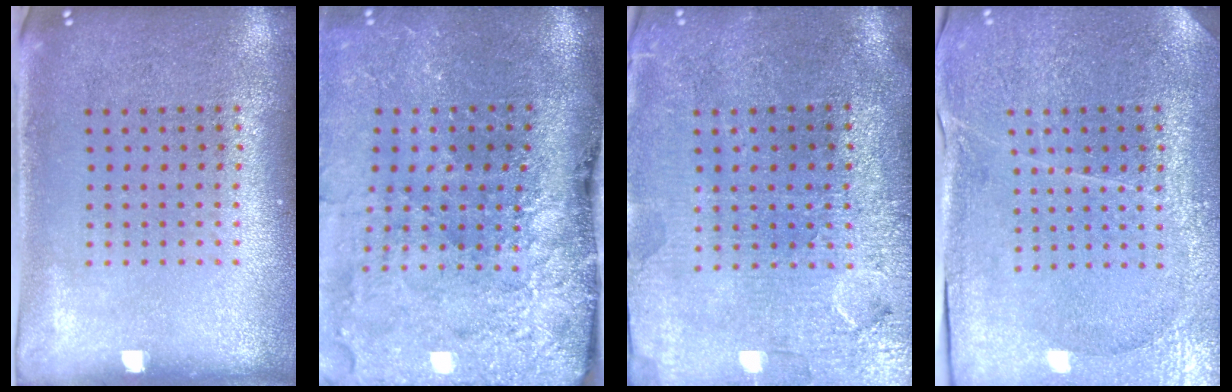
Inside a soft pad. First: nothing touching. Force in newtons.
{"total": 4.9, "press": 3.8, "slide": 3.2}
{"total": 3.8, "press": 3.4, "slide": 1.6}
{"total": 3.7, "press": 3.5, "slide": 1.2}